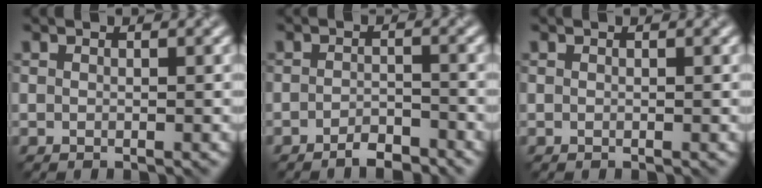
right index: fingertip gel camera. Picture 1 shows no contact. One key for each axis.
{"total": 2.4, "fx": -2.0, "fy": 0.6, "fz": 1.2, "tx": -0.017, "ty": 0.003, "tz": -0.036}
{"total": 0.0}